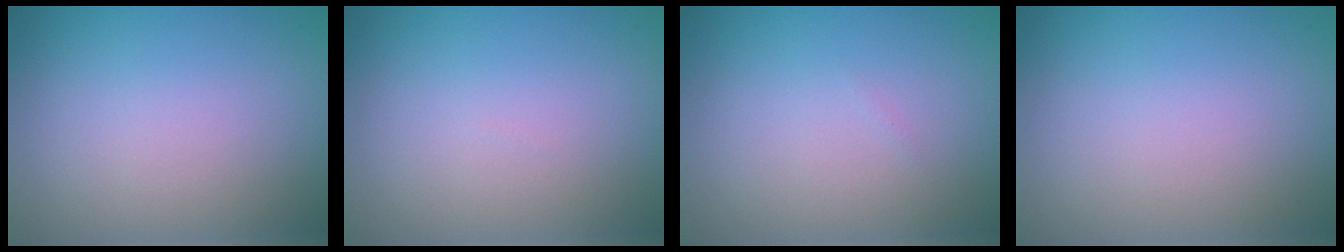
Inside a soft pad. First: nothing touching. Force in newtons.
{"total": 0.0}
{"total": 0.0}
{"total": 0.0}